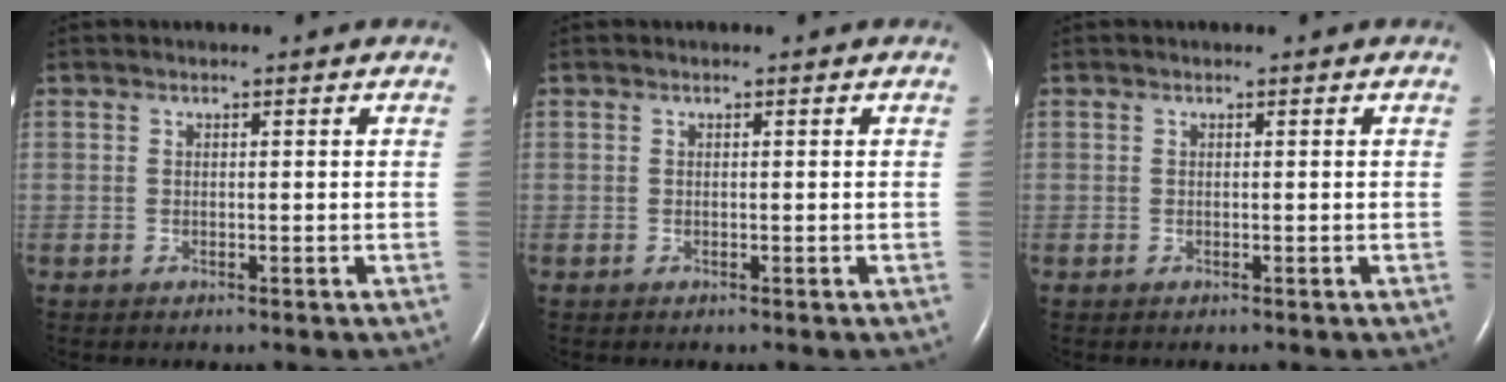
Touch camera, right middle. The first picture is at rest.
{"total": 0.0}
{"total": 0.0}